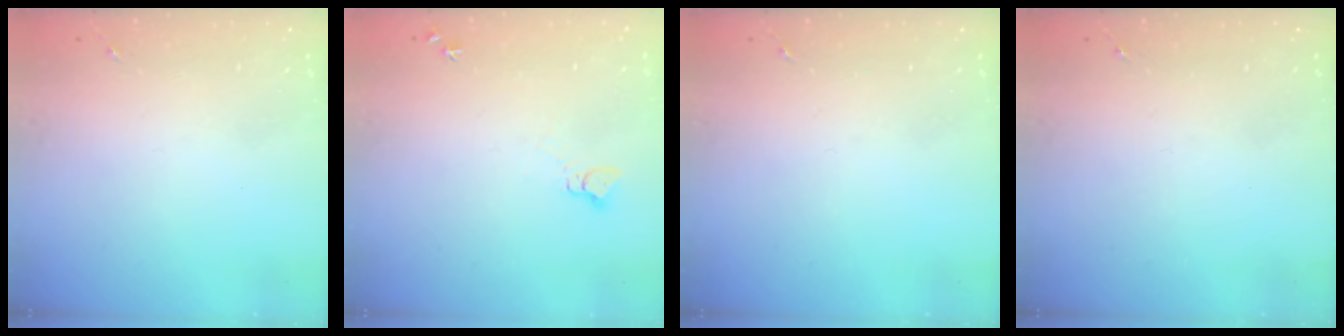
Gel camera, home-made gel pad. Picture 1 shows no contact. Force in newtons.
{"total": 3.8, "press": 3.8, "slide": 0.4}
{"total": 0.0}
{"total": 0.0}